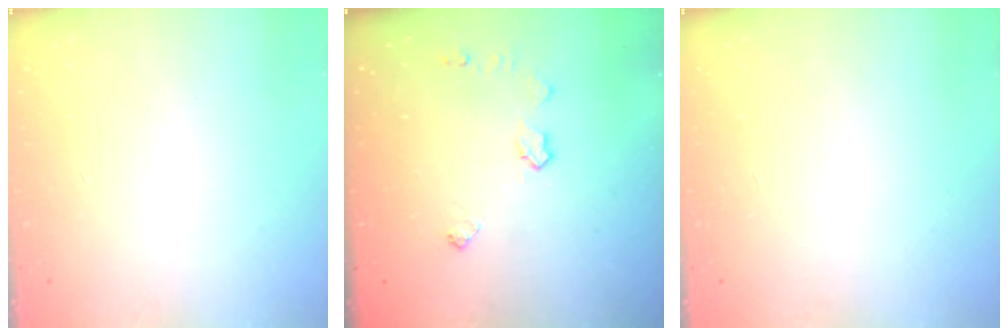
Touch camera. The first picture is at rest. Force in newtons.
{"total": 6.6, "press": 6.5, "slide": 0.6}
{"total": 0.0}